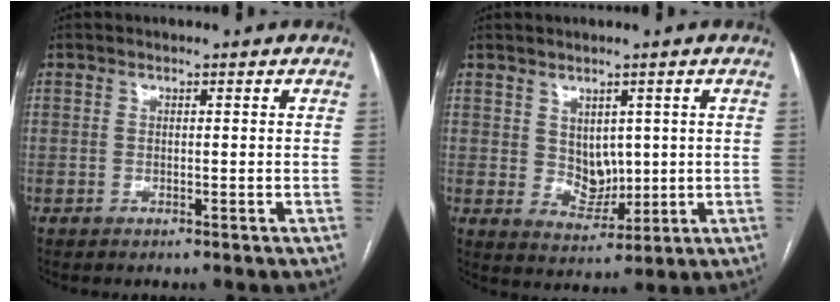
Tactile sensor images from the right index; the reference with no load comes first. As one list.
[{"total": 5.0, "force": [1.0, 3.7, 3.2], "torque": [-0.053, -0.004, 0.033]}]